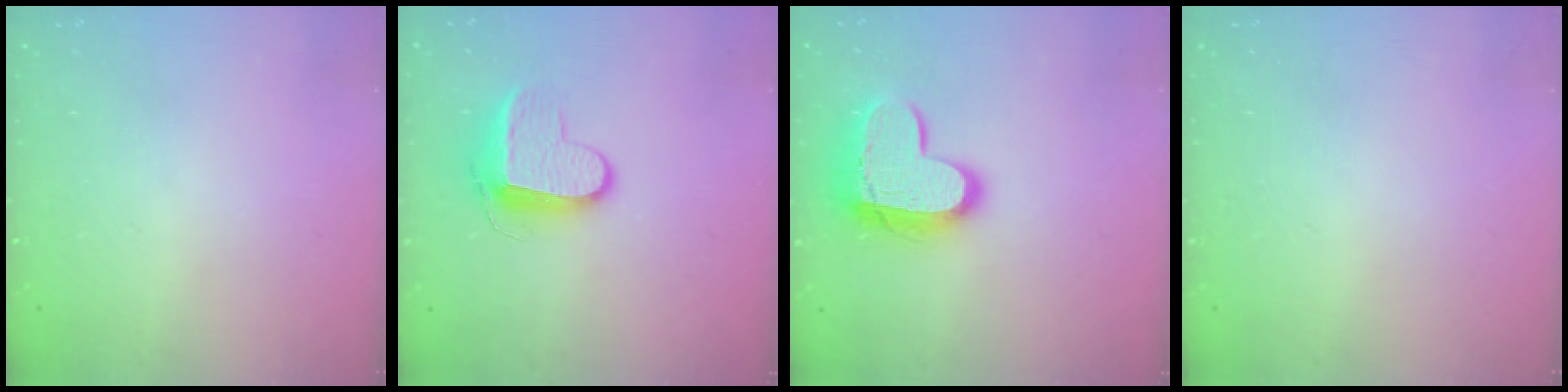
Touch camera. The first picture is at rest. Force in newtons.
{"total": 9.9, "press": 9.9, "slide": 0.7}
{"total": 14.9, "press": 14.9, "slide": 1.4}
{"total": 0.0}